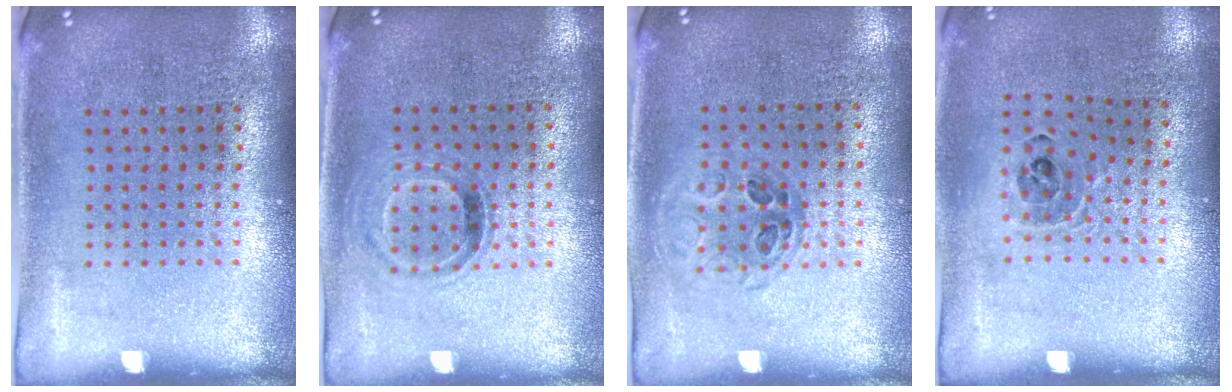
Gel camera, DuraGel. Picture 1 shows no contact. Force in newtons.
{"total": 0.9, "press": 0.8, "slide": 0.4}
{"total": 0.9, "press": 0.9, "slide": 0.3}
{"total": 0.8, "press": 0.8, "slide": 0.1}